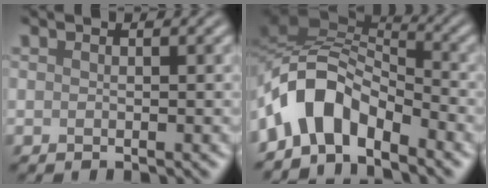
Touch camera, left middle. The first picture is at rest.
{"total": 6.9, "force": [-3.7, 3.7, 4.5], "torque": [-0.068, 0.017, -0.079]}